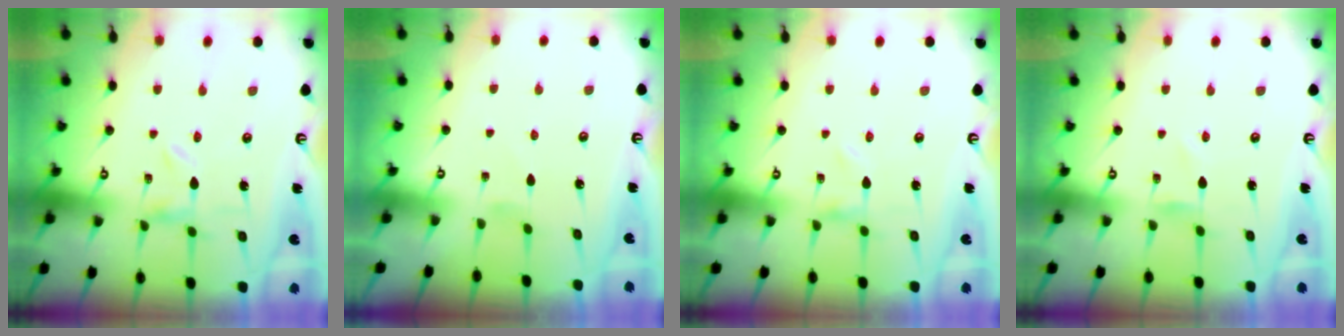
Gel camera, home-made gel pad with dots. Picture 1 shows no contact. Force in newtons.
{"total": 0.0}
{"total": 0.0}
{"total": 0.6, "press": 0.6, "slide": 0.1}